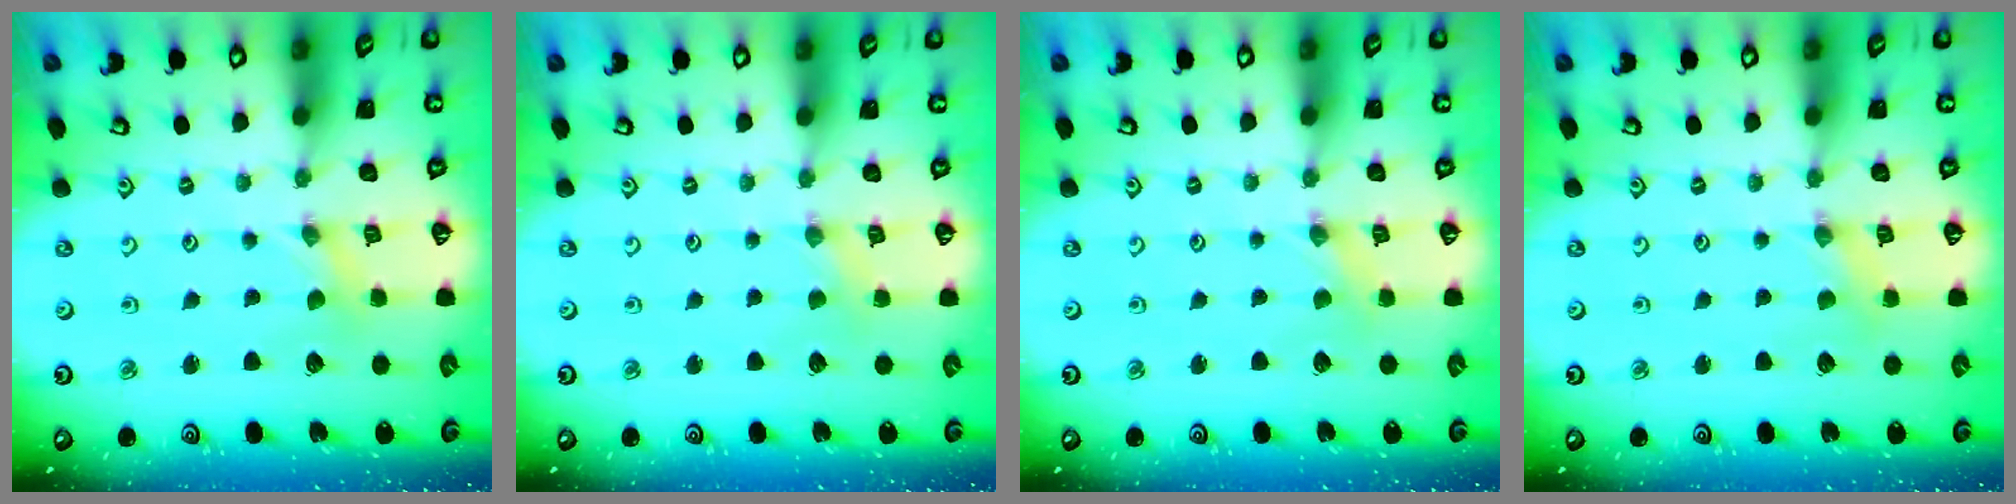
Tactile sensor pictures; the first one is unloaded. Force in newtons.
{"total": 1.8, "press": 1.7, "slide": 0.4}
{"total": 0.0}
{"total": 1.1, "press": 1.1, "slide": 0.2}